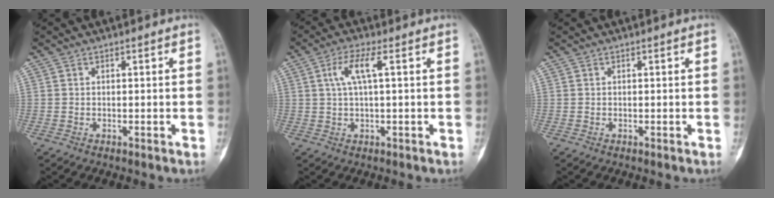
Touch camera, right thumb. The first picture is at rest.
{"total": 5.2, "force": [1.4, 1.1, 4.9], "torque": [-0.113, 0.014, 0.030]}
{"total": 0.0}